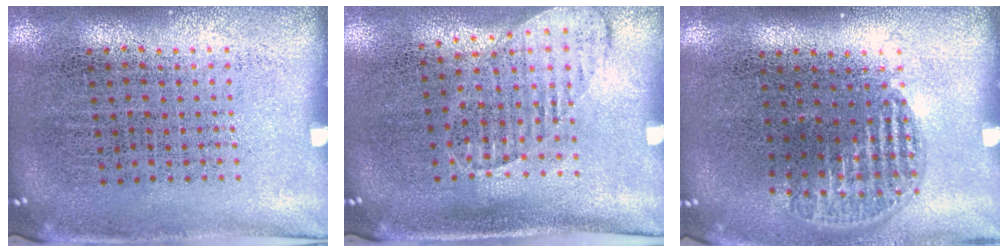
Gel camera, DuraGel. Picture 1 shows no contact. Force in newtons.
{"total": 1.4, "press": 1.1, "slide": 0.8}
{"total": 1.2, "press": 1.0, "slide": 0.5}